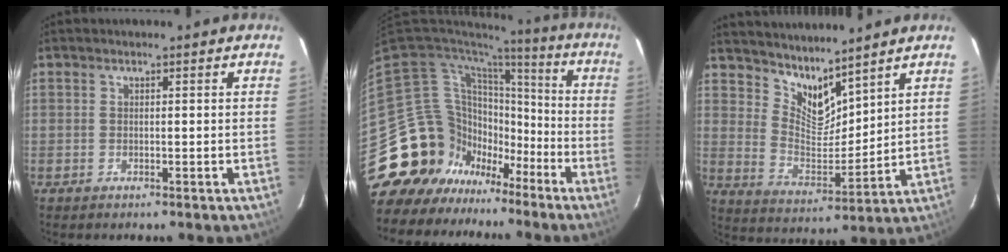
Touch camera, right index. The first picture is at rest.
{"total": 18.7, "force": [-10.0, 15.3, 4.1], "torque": [-0.117, 0.049, -0.162]}
{"total": 9.5, "force": [8.2, 2.7, 3.9], "torque": [-0.073, -0.010, 0.159]}